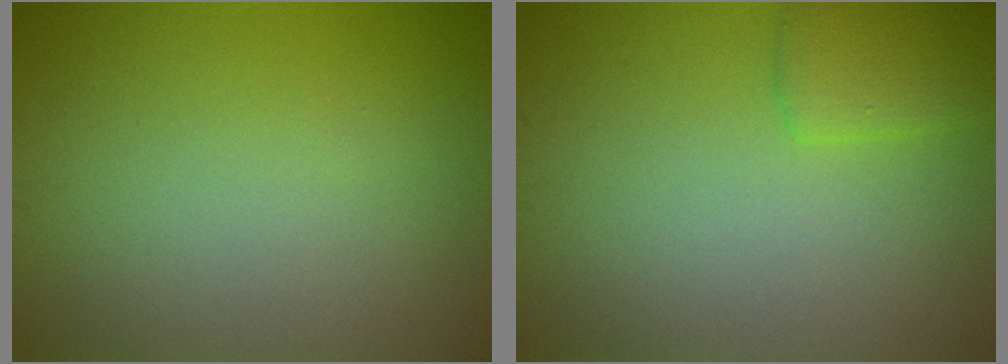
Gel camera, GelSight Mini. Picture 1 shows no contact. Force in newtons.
{"total": 2.5, "press": 2.5, "slide": 0.2}